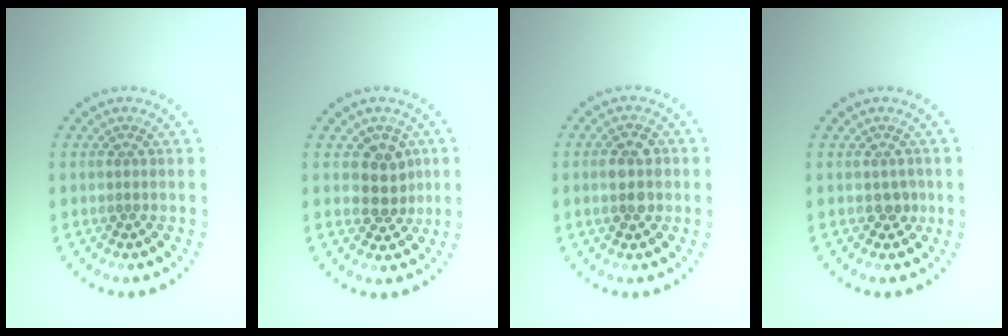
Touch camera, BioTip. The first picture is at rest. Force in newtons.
{"total": 2.8, "press": 2.5, "slide": 1.3}
{"total": 2.9, "press": 2.9, "slide": 0.1}
{"total": 1.0, "press": 1.0, "slide": 0.3}